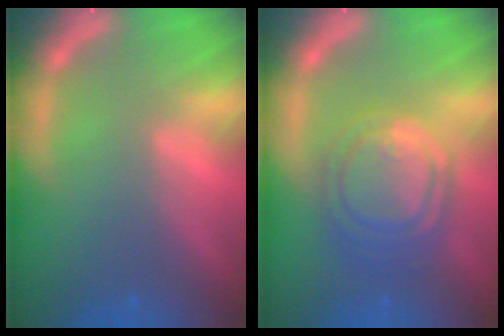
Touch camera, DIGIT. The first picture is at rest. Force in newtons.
{"total": 8.0}